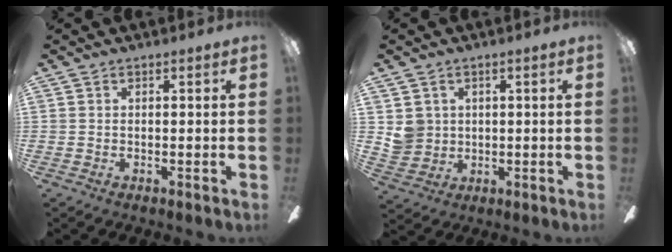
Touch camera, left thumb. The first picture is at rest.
{"total": 5.5, "force": [1.7, 5.2, 0.9], "torque": [-0.018, 0.005, 0.036]}